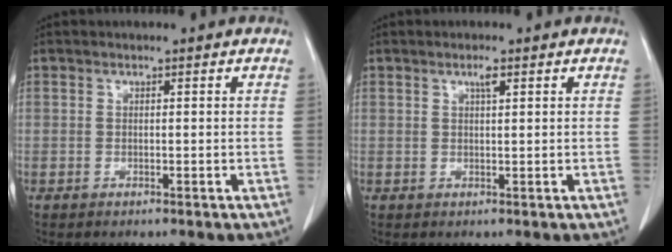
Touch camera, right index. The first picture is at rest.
{"total": 1.4, "force": [0.8, 0.1, 1.2], "torque": [-0.021, 0.000, 0.012]}